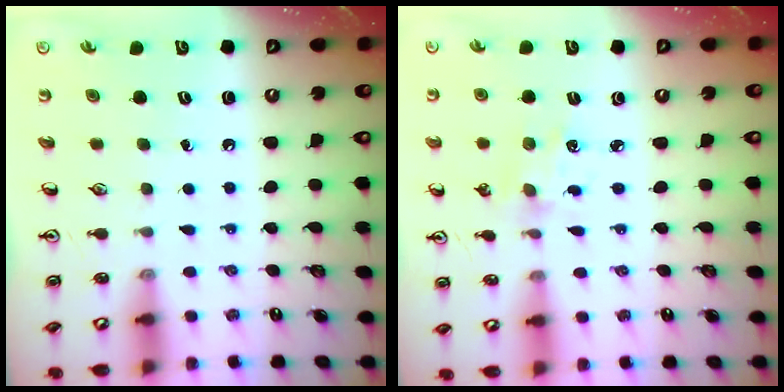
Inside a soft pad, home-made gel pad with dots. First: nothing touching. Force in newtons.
{"total": 2.6, "press": 2.5, "slide": 0.5}